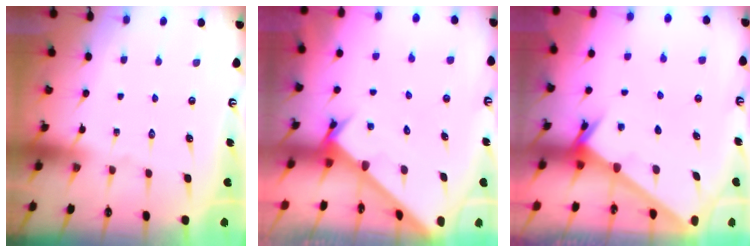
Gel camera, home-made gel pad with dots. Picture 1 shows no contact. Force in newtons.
{"total": 2.4, "press": 2.4, "slide": 0.1}
{"total": 2.4, "press": 2.4, "slide": 0.2}